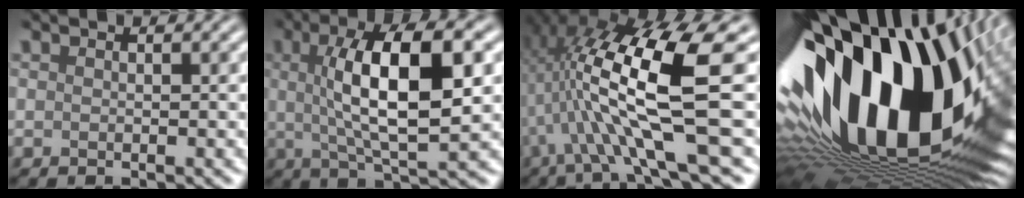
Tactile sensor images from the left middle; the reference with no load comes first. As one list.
[{"total": 9.3, "force": [1.7, 2.6, 8.8], "torque": [-0.138, 0.017, 0.040]}, {"total": 11.6, "force": [0.6, 2.4, 11.3], "torque": [-0.206, 0.007, 0.029]}, {"total": 20.5, "force": [3.4, 10.8, 17.1], "torque": [-0.302, 0.001, 0.066]}]